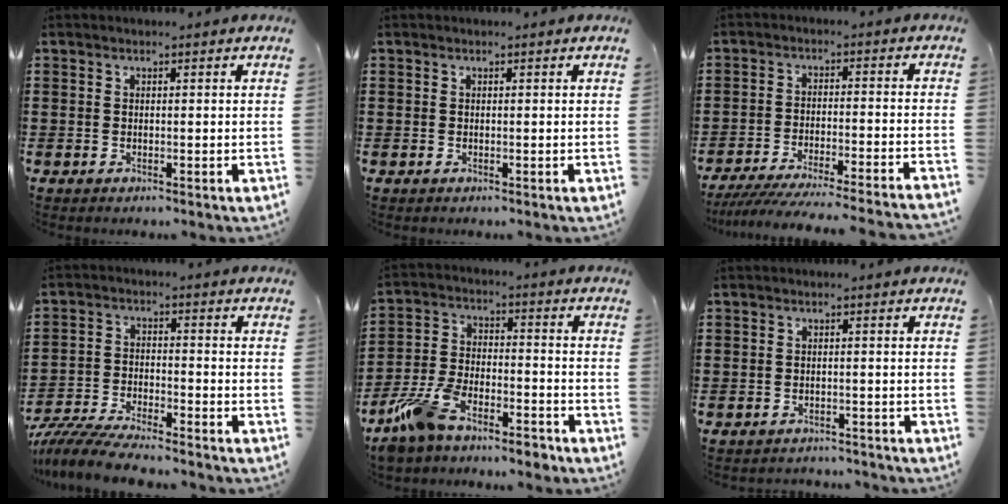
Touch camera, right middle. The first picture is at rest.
{"total": 0.0}
{"total": 5.5, "force": [-5.2, -0.3, 1.8], "torque": [-0.034, -0.013, -0.102]}
{"total": 6.9, "force": [-6.6, 0.5, 1.9], "torque": [-0.043, 0.000, -0.131]}
{"total": 8.6, "force": [-7.3, 2.0, 4.1], "torque": [-0.100, 0.009, -0.145]}
{"total": 1.8, "force": [-1.7, 0.4, -0.3], "torque": [0.000, 0.002, -0.041]}